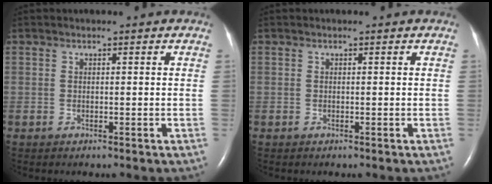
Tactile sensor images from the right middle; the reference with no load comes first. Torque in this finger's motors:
{"motor_torque": [0.03, -0.01, 0.01, 0.00]}